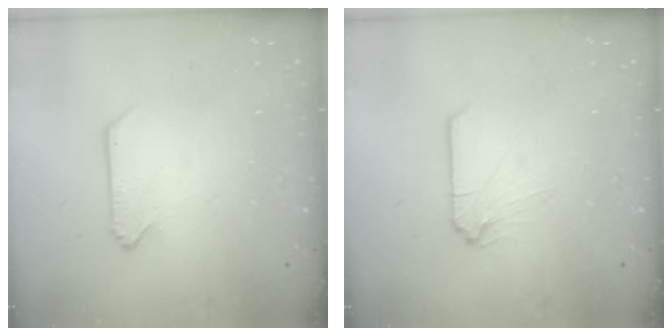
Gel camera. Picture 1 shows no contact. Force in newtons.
{"total": 0.0}